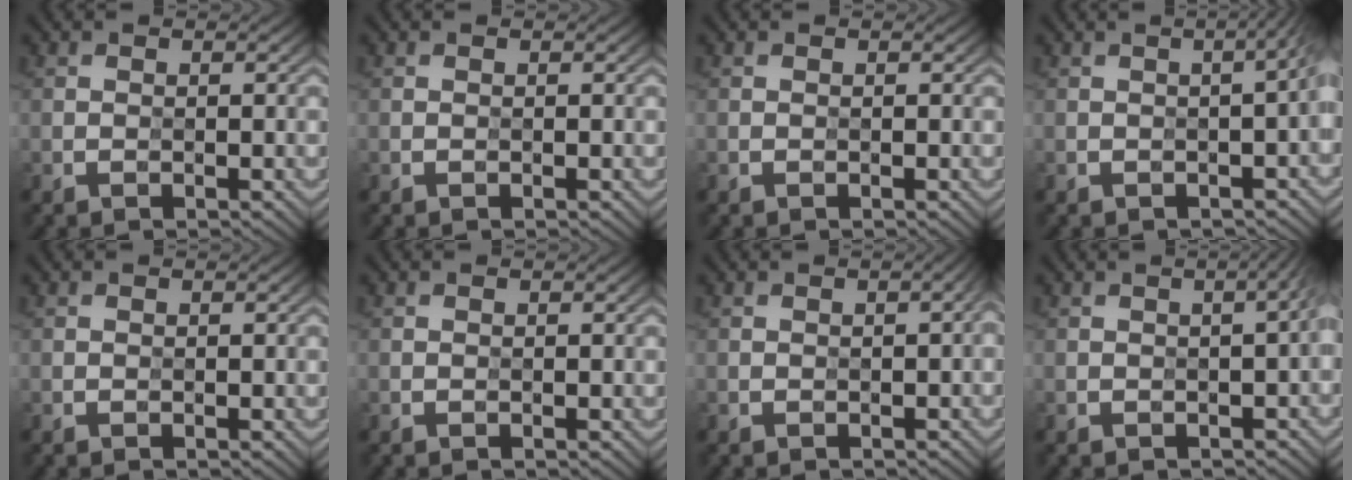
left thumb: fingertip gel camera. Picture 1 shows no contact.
{"total": 0.0}
{"total": 0.0}
{"total": 4.2, "force": [-0.3, 1.3, 3.9], "torque": [-0.033, 0.011, 0.001]}
{"total": 0.0}
{"total": 0.0}
{"total": 1.4, "force": [-0.4, 0.4, 1.3], "torque": [-0.014, 0.005, -0.004]}
{"total": 3.4, "force": [-0.3, 1.1, 3.3], "torque": [-0.029, 0.009, 0.001]}